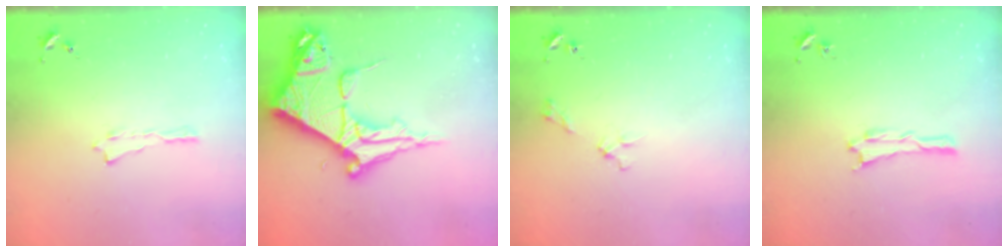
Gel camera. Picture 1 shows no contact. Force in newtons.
{"total": 10.6, "press": 10.5, "slide": 1.3}
{"total": 2.7, "press": 2.6, "slide": 0.3}
{"total": 0.6, "press": 0.6, "slide": 0.1}